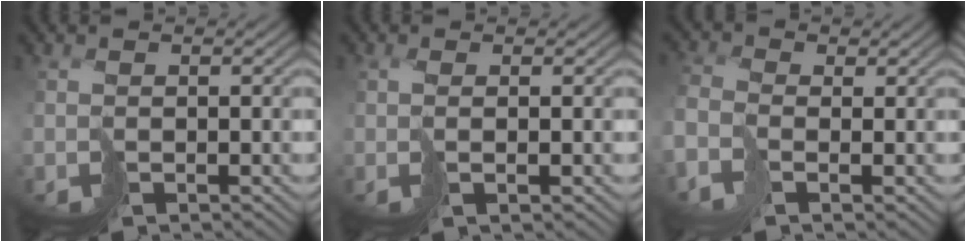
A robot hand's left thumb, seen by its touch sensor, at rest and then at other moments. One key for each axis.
{"total": 1.9, "fx": 0.0, "fy": 0.3, "fz": 1.9, "tx": -0.041, "ty": -0.002, "tz": -0.001}
{"total": 3.9, "fx": -1.6, "fy": 2.2, "fz": 2.7, "tx": -0.081, "ty": -0.007, "tz": -0.048}